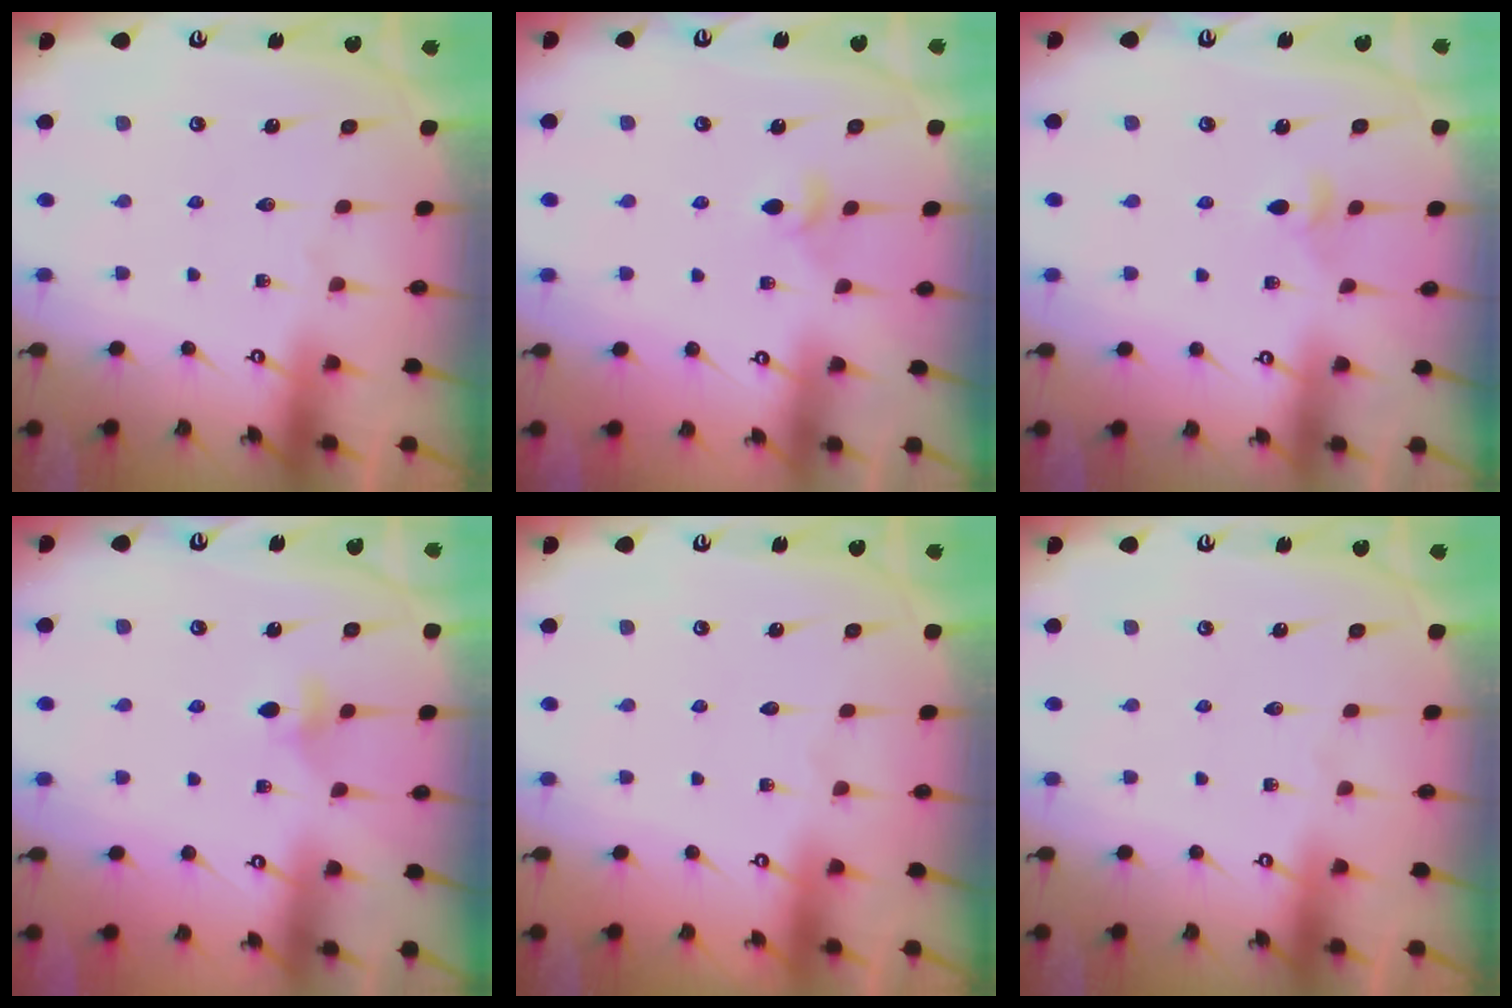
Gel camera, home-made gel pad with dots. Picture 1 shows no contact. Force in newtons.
{"total": 3.2, "press": 3.1, "slide": 0.8}
{"total": 3.8, "press": 3.7, "slide": 0.8}
{"total": 3.7, "press": 3.6, "slide": 0.5}
{"total": 0.0}
{"total": 0.0}